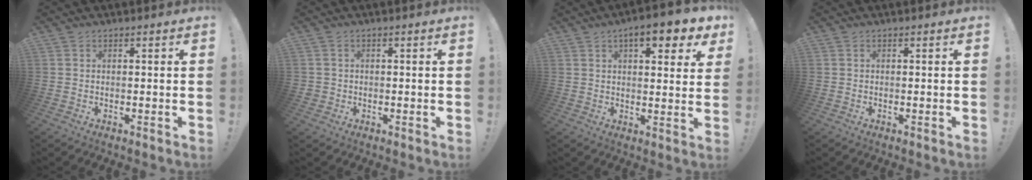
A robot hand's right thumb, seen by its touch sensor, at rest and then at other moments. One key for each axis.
{"total": 1.6, "fx": 0.1, "fy": 1.6, "fz": 0.3, "tx": -0.006, "ty": 0.002, "tz": 0.003}
{"total": 9.0, "fx": 4.9, "fy": 2.9, "fz": 7.0, "tx": -0.089, "ty": -0.022, "tz": 0.078}
{"total": 0.0}